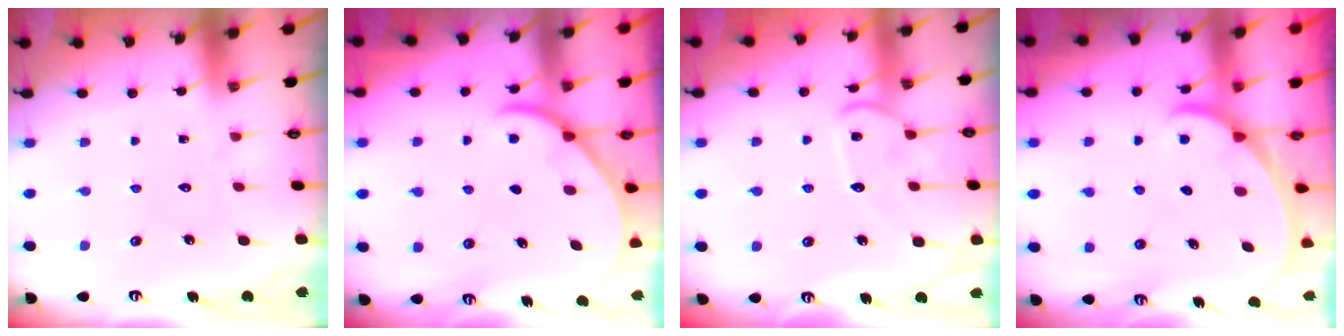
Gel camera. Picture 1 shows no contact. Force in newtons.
{"total": 2.8, "press": 2.8, "slide": 0.2}
{"total": 12.6, "press": 12.5, "slide": 1.0}
{"total": 1.9, "press": 1.9, "slide": 0.1}